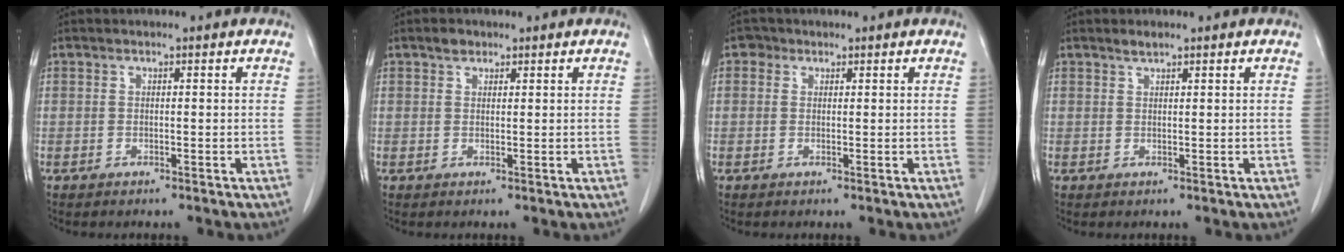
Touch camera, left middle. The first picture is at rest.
{"total": 1.5, "force": [1.0, 0.9, 0.4], "torque": [-0.009, 0.001, 0.016]}
{"total": 1.4, "force": [0.7, 1.2, 0.2], "torque": [0.000, 0.002, 0.007]}
{"total": 1.1, "force": [1.0, 0.2, 0.5], "torque": [-0.015, 0.000, 0.020]}